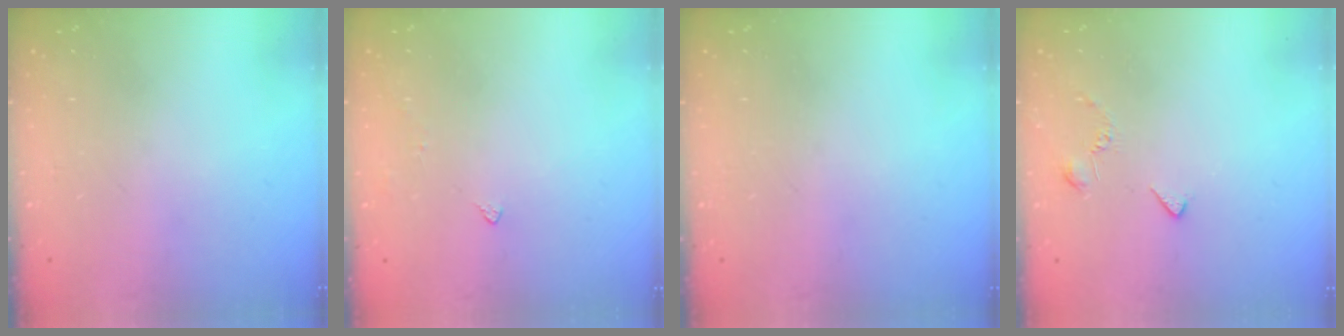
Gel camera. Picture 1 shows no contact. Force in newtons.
{"total": 2.9, "press": 2.8, "slide": 0.8}
{"total": 0.0}
{"total": 3.0, "press": 2.9, "slide": 0.7}